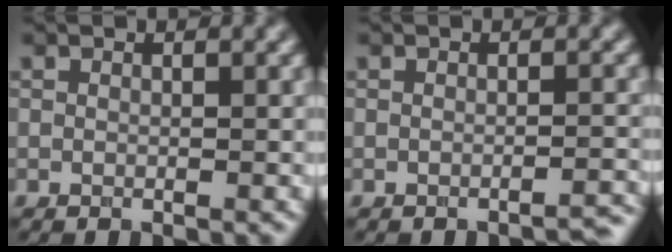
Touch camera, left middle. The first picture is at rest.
{"total": 1.6, "force": [-1.5, 0.3, 0.7], "torque": [0.004, 0.007, -0.023]}